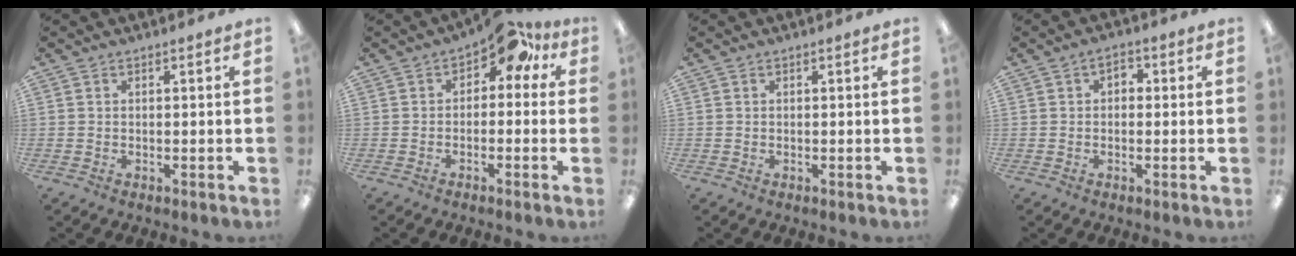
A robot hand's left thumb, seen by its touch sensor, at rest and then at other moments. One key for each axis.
{"total": 8.9, "fx": 4.2, "fy": 4.7, "fz": 6.2, "tx": -0.085, "ty": -0.014, "tz": 0.070}
{"total": 0.0}
{"total": 2.3, "fx": -0.3, "fy": 1.9, "fz": 1.4, "tx": -0.019, "ty": 0.008, "tz": -0.012}